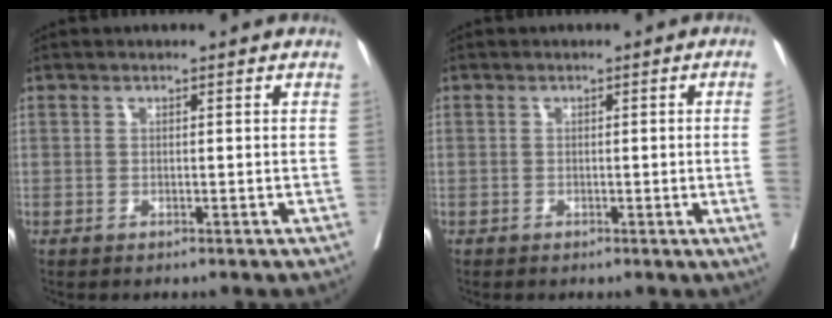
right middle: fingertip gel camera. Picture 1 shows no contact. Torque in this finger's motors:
{"motor_torque": [0.93, -1.06, -0.68, -0.07]}